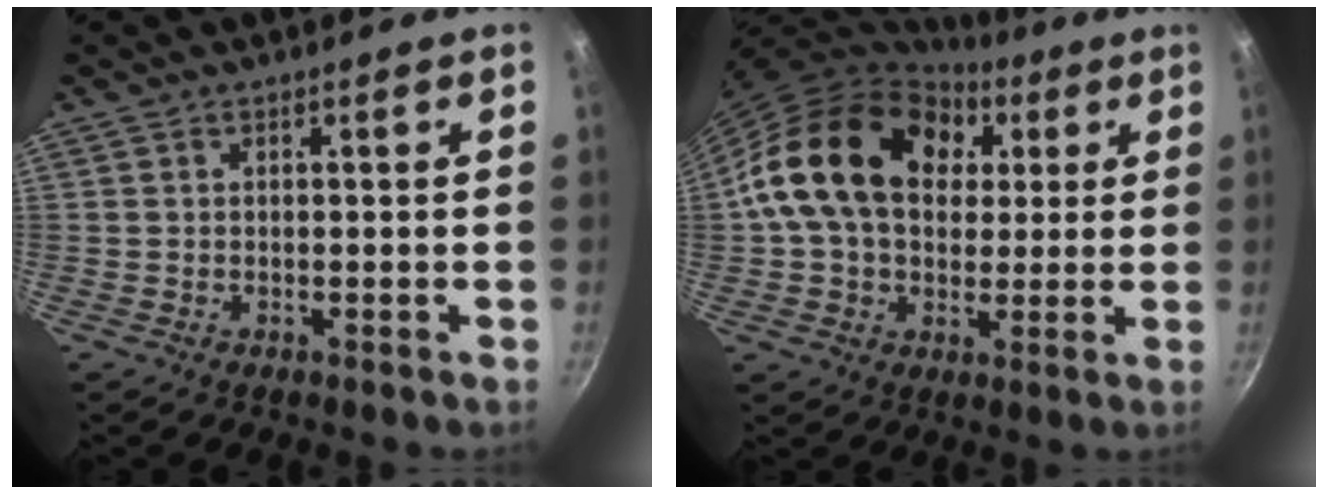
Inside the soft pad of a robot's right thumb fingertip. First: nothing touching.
{"total": 21.6, "force": [5.5, 15.6, 13.9], "torque": [-0.220, 0.014, 0.086]}